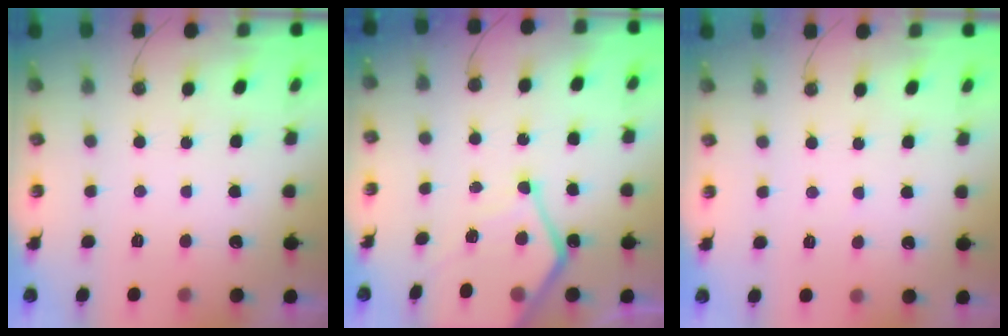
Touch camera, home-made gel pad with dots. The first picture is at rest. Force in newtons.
{"total": 11.8, "press": 11.8, "slide": 1.0}
{"total": 2.0, "press": 2.0, "slide": 0.4}